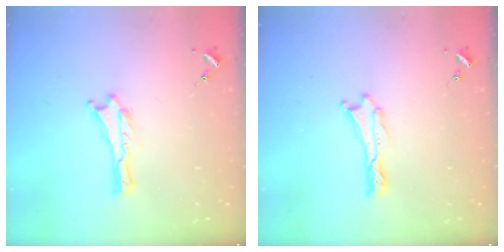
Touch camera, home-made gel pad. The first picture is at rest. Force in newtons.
{"total": 0.0}